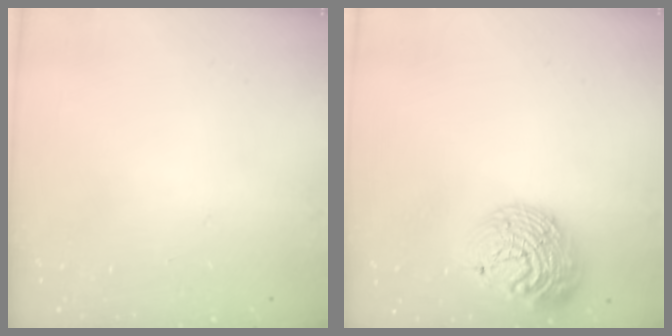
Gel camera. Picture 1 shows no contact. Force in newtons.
{"total": 16.8, "press": 16.7, "slide": 1.3}